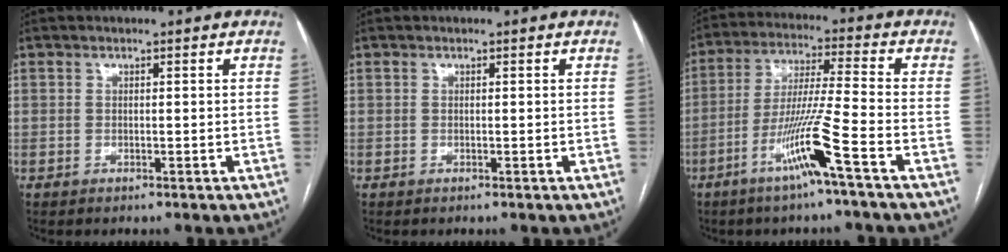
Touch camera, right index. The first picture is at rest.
{"total": 0.0}
{"total": 10.8, "force": [-5.5, -1.6, 9.2], "torque": [-0.180, -0.012, -0.108]}